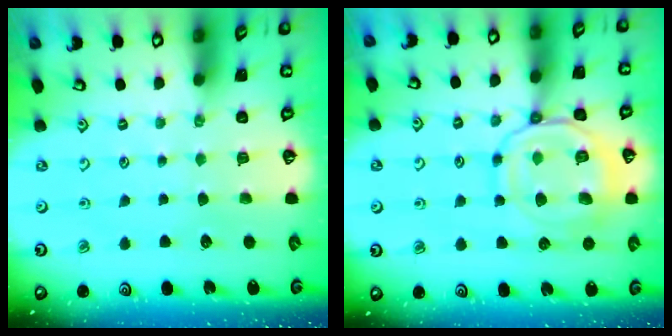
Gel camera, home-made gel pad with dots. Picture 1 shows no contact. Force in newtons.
{"total": 14.7, "press": 14.6, "slide": 1.4}